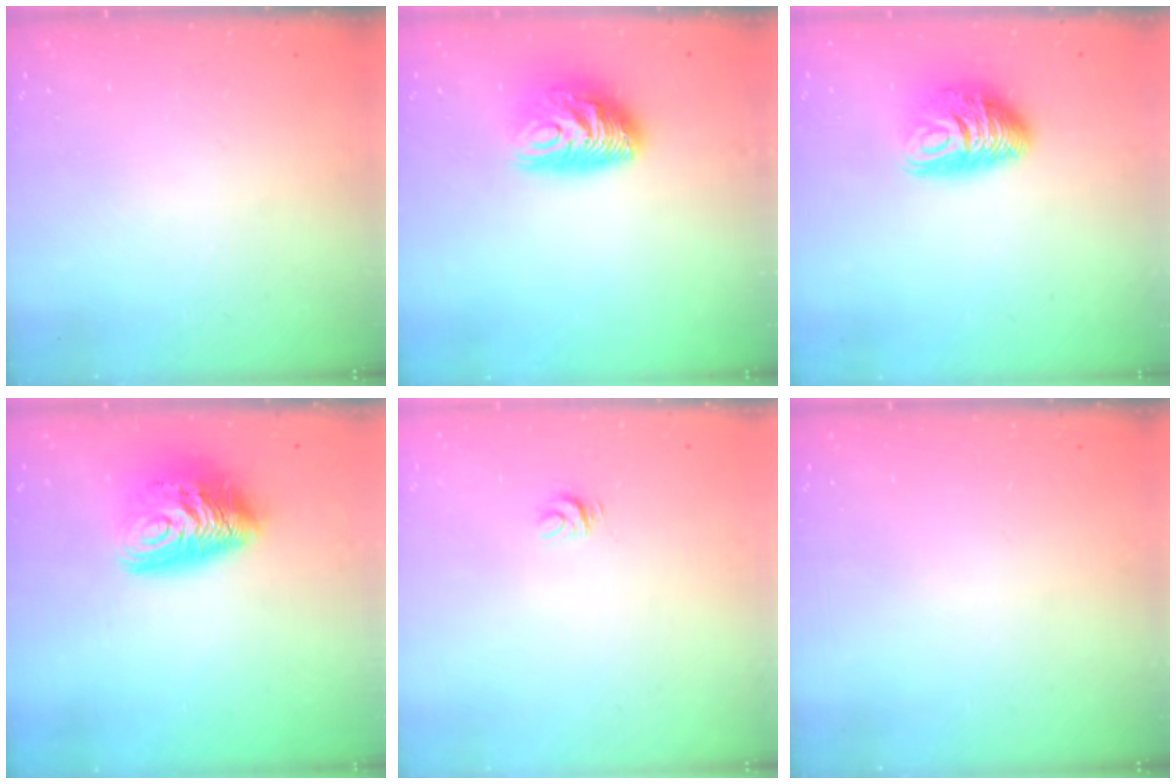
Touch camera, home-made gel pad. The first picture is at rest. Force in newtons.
{"total": 10.8, "press": 10.7, "slide": 1.0}
{"total": 9.6, "press": 9.6, "slide": 0.4}
{"total": 12.5, "press": 12.5, "slide": 0.9}
{"total": 3.9, "press": 3.9, "slide": 0.2}
{"total": 0.0}